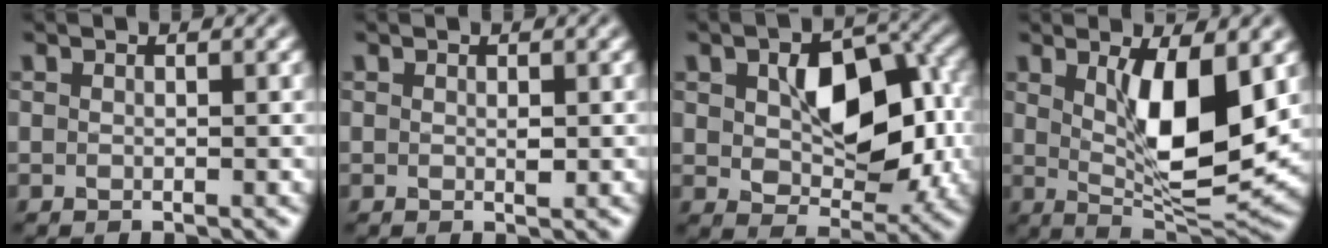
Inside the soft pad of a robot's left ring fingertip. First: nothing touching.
{"total": 0.6, "force": [0.0, 0.2, 0.5], "torque": [-0.009, -0.002, 0.001]}
{"total": 9.8, "force": [0.9, 6.1, 7.7], "torque": [-0.124, -0.003, 0.022]}
{"total": 8.4, "force": [1.4, 2.8, 7.8], "torque": [-0.131, -0.018, 0.030]}